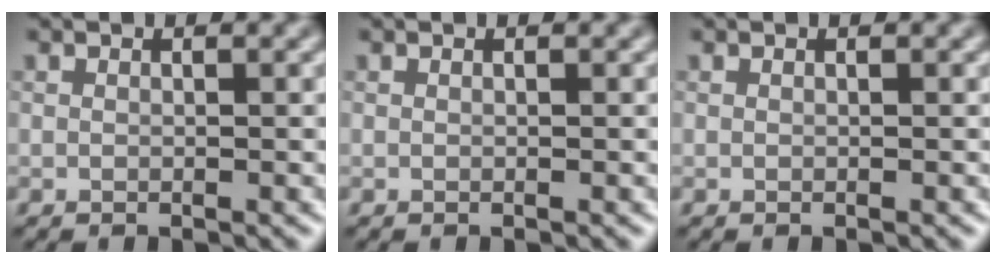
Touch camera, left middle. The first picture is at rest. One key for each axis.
{"total": 0.0}
{"total": 0.0}